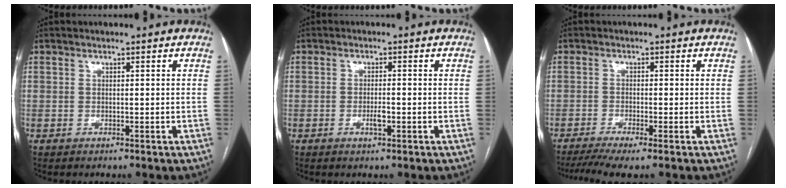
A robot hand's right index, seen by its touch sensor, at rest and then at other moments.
{"total": 2.1, "force": [-0.7, 0.5, 1.9], "torque": [-0.036, -0.001, -0.012]}
{"total": 5.9, "force": [-4.2, 0.2, 4.2], "torque": [-0.069, -0.009, -0.071]}